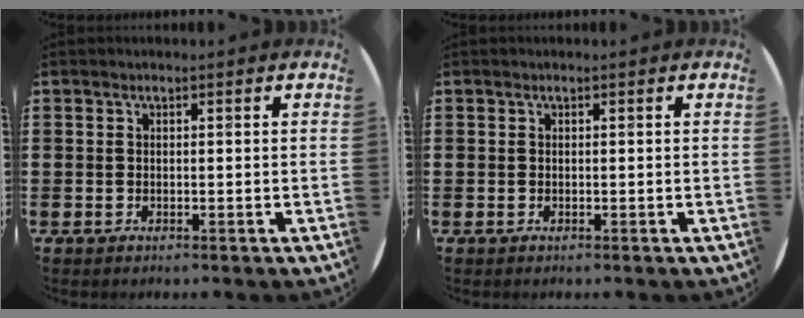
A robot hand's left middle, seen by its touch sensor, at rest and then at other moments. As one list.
[{"total": 0.0}]